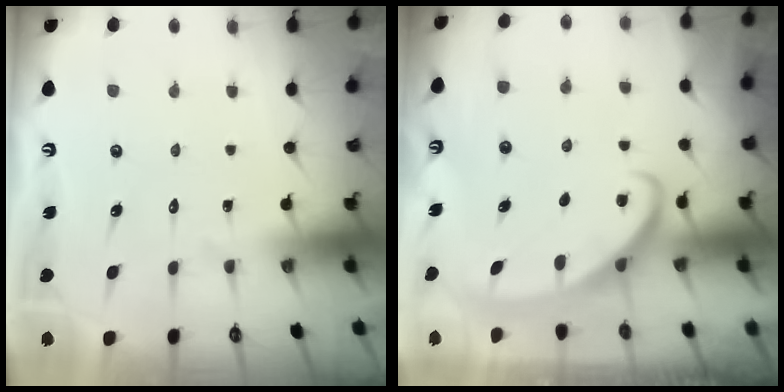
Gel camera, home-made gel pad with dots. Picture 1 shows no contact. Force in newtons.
{"total": 2.7, "press": 2.7, "slide": 0.3}